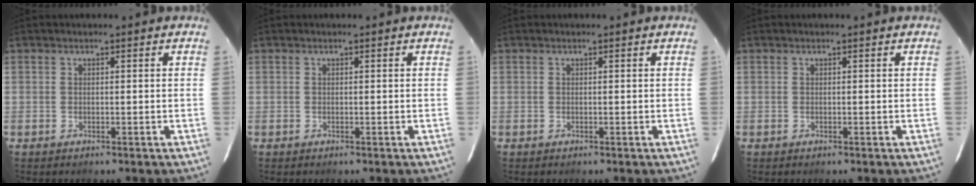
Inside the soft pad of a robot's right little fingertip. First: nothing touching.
{"total": 0.0}
{"total": 0.0}
{"total": 0.0}